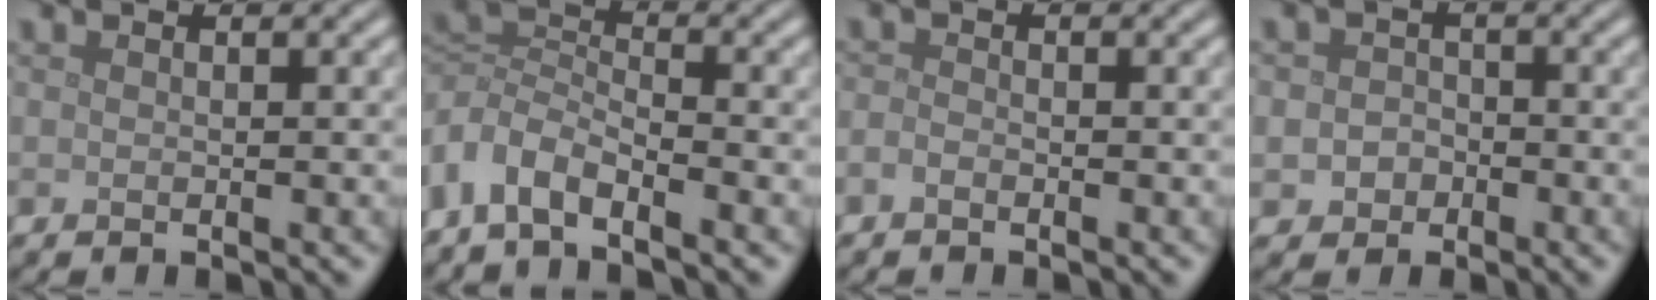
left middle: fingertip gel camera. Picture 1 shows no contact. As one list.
[{"total": 4.5, "force": [-2.8, 2.2, 2.7], "torque": [-0.055, -0.002, -0.070]}, {"total": 0.9, "force": [-0.7, 0.4, 0.5], "torque": [-0.011, -0.001, -0.016]}, {"total": 2.0, "force": [-0.6, 1.8, 0.7], "torque": [-0.002, 0.000, -0.016]}]